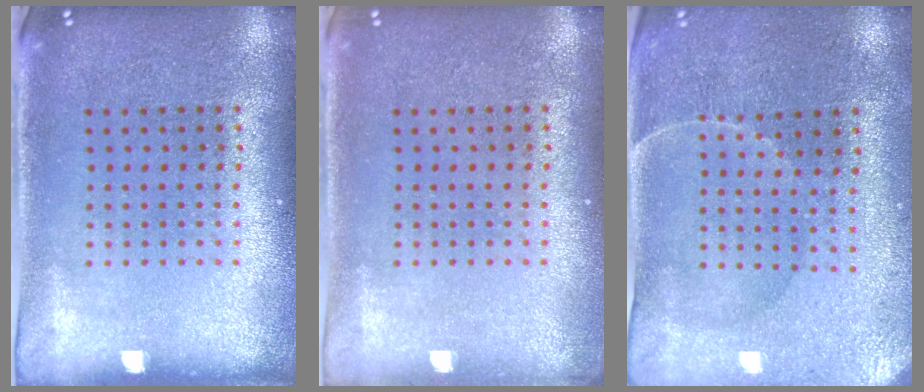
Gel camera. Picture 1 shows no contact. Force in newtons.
{"total": 0.5, "press": 0.5, "slide": 0.2}
{"total": 0.6, "press": 0.4, "slide": 0.5}